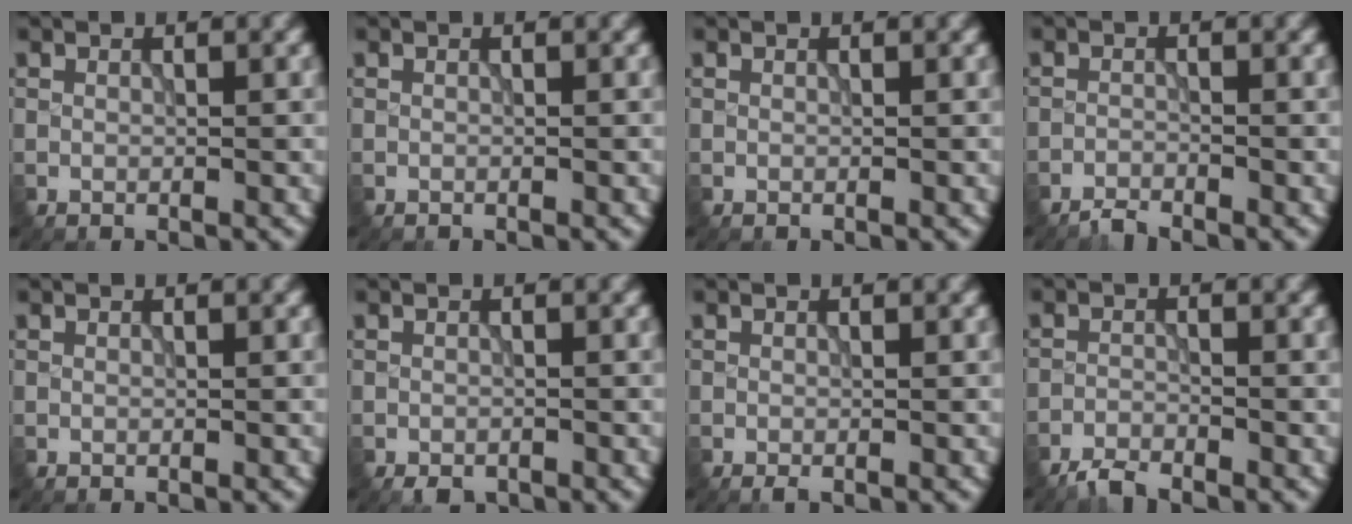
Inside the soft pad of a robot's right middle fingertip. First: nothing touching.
{"total": 0.0}
{"total": 0.0}
{"total": 1.4, "force": [-1.3, 0.1, 0.2], "torque": [-0.001, 0.001, -0.031]}
{"total": 0.0}
{"total": 1.0, "force": [-0.8, 0.6, 0.4], "torque": [-0.006, -0.005, -0.012]}
{"total": 0.5, "force": [-0.3, 0.1, 0.4], "torque": [-0.007, -0.002, -0.004]}
{"total": 2.1, "force": [-2.0, 0.4, 0.5], "torque": [-0.010, -0.002, -0.046]}